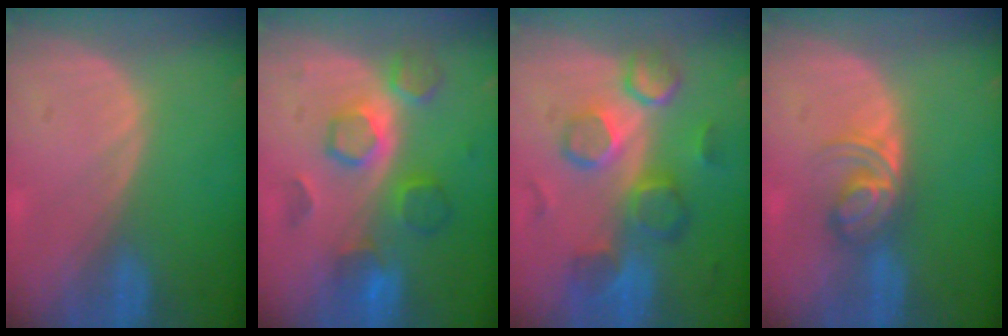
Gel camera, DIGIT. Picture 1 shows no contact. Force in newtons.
{"total": 8.2, "press": 7.7, "slide": 2.9}
{"total": 10.1, "press": 9.0, "slide": 4.5}
{"total": 5.7, "press": 4.9, "slide": 2.9}